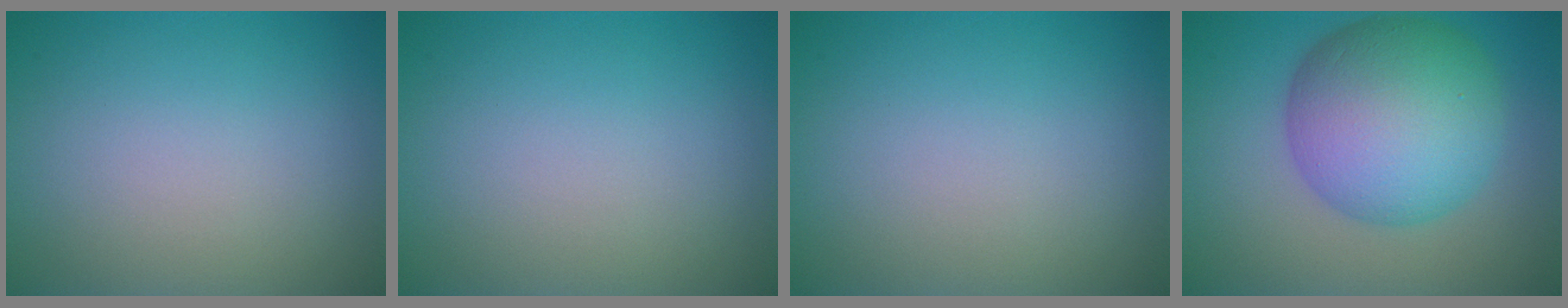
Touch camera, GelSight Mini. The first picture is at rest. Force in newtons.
{"total": 0.0}
{"total": 0.0}
{"total": 10.9, "press": 10.9, "slide": 0.2}